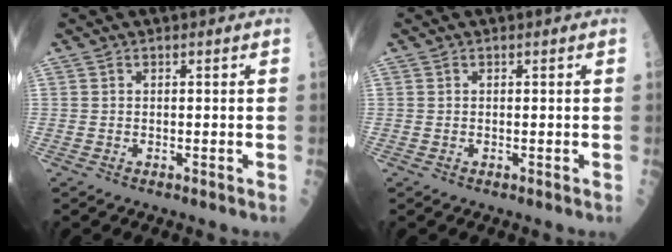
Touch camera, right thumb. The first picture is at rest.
{"total": 0.0}